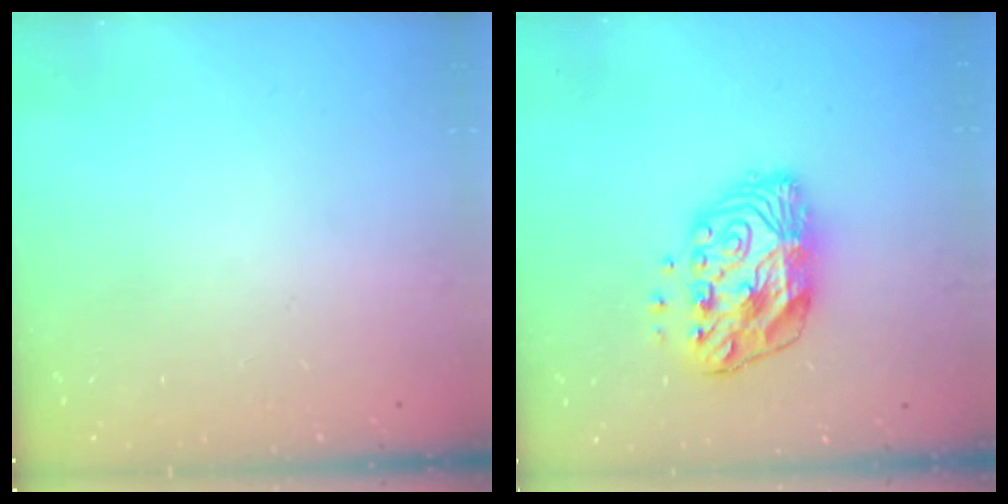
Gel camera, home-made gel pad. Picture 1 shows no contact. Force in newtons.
{"total": 12.5, "press": 12.5, "slide": 0.9}